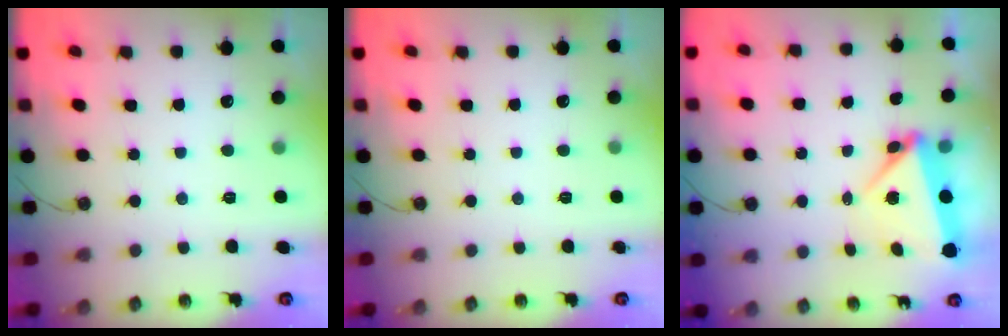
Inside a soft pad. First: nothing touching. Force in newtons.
{"total": 0.0}
{"total": 7.7, "press": 4.8, "slide": 6.1}